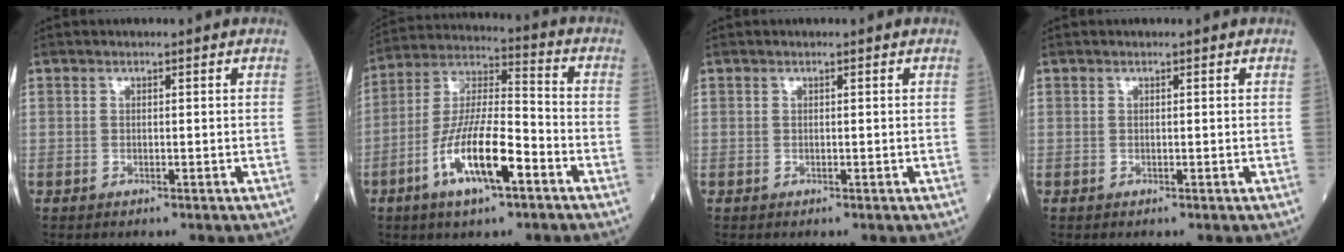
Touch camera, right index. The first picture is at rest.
{"total": 14.0, "force": [-6.0, 3.1, 12.3], "torque": [-0.243, -0.004, -0.110]}
{"total": 0.0}
{"total": 0.0}